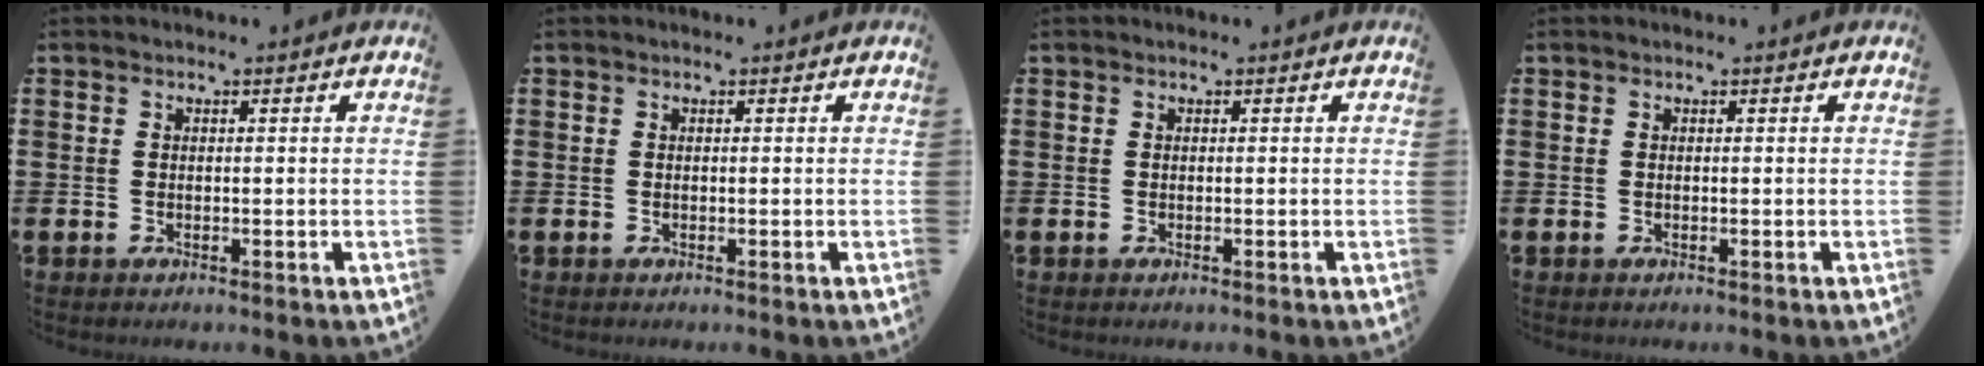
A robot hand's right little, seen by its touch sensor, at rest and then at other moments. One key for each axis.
{"total": 0.0}
{"total": 0.0}
{"total": 0.0}